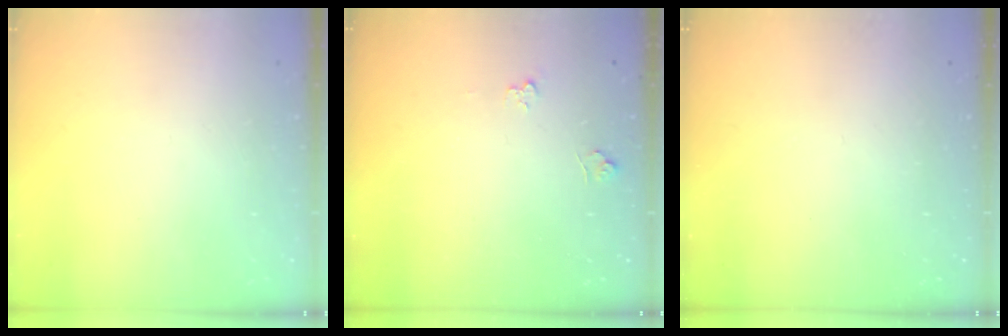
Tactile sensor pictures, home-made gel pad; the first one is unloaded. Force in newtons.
{"total": 3.6, "press": 3.6, "slide": 0.4}
{"total": 0.0}